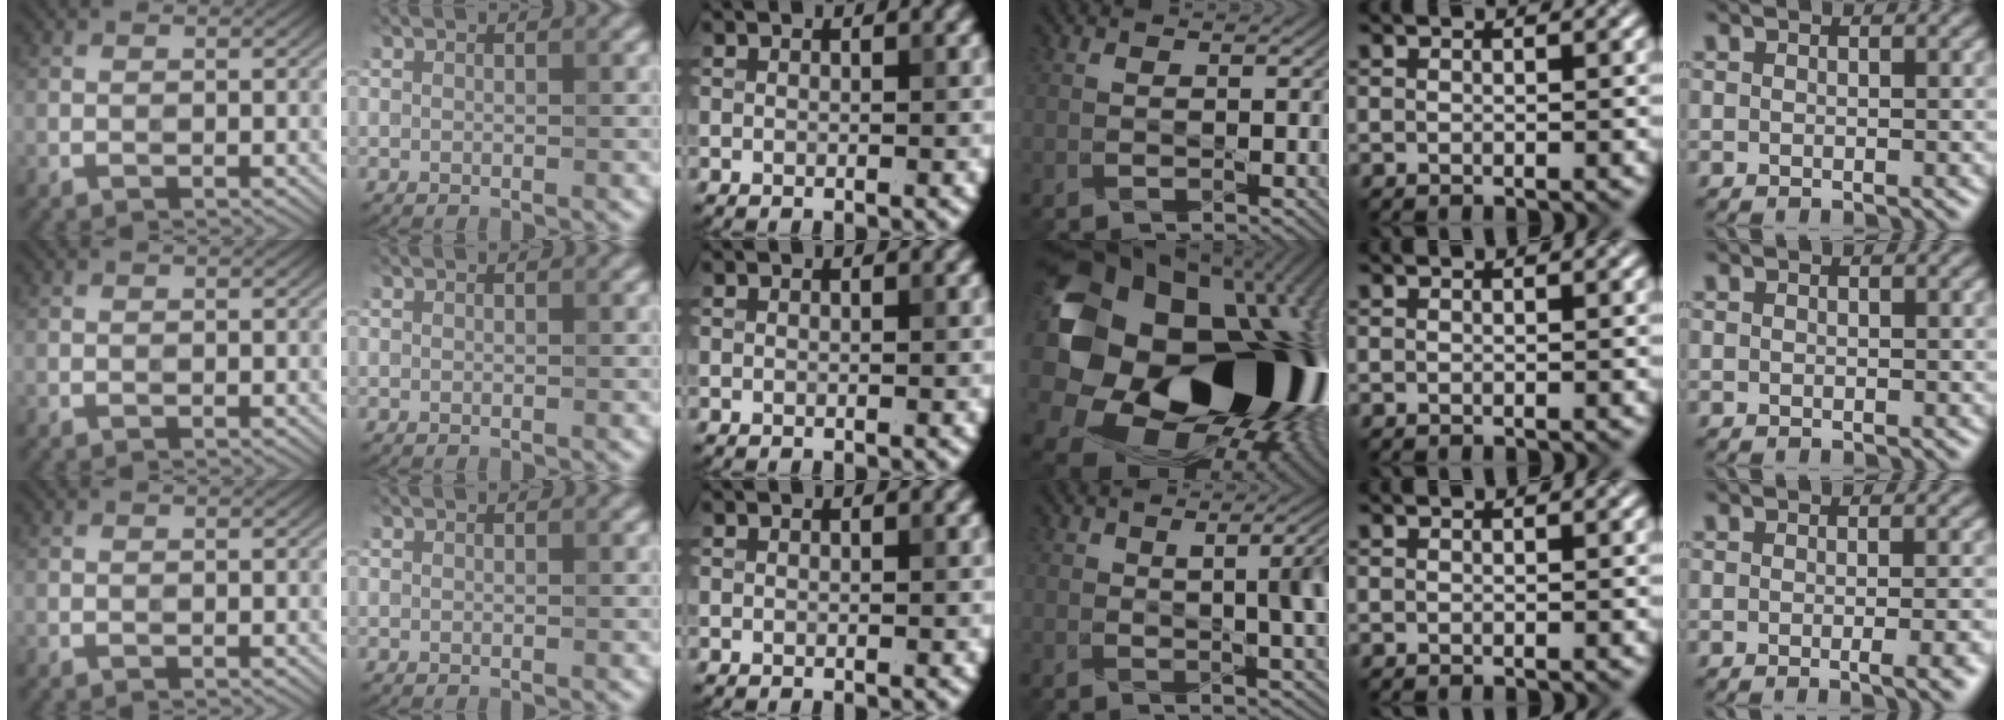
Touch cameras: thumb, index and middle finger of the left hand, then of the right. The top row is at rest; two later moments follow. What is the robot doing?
{"motion": "shake", "object": "plastic piggy bank"}